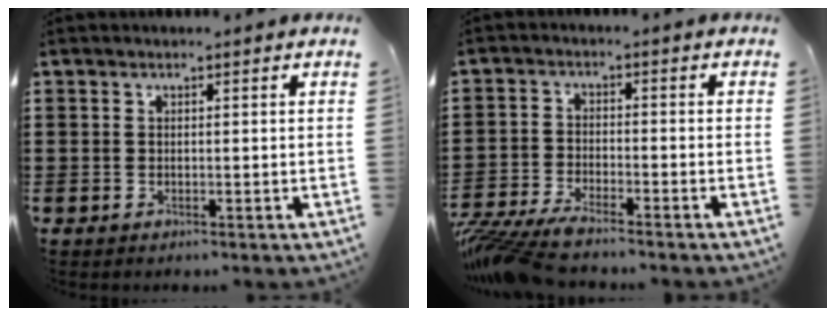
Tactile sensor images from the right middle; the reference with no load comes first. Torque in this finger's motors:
{"motor_torque": [1.45, -0.31, 0.36, 0.21]}